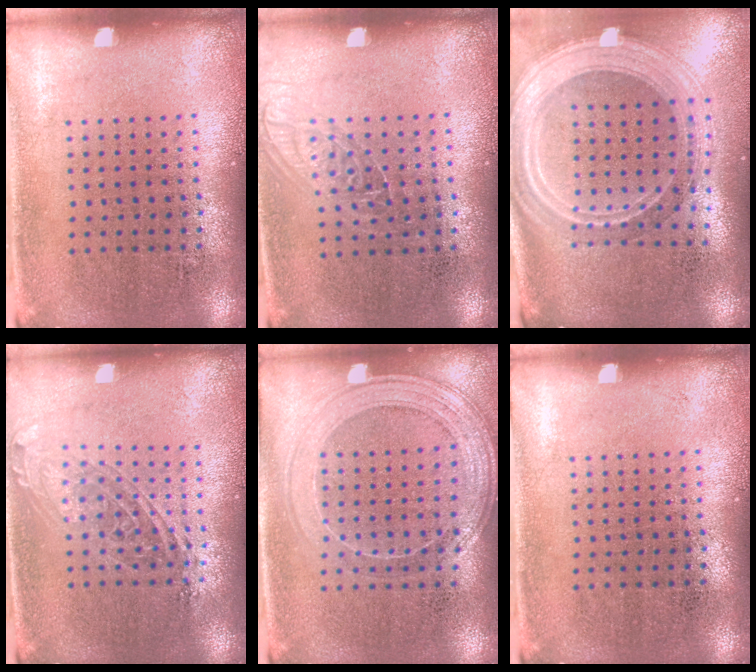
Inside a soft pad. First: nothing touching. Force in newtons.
{"total": 1.1, "press": 1.0, "slide": 0.5}
{"total": 2.8, "press": 2.4, "slide": 1.6}
{"total": 1.6, "press": 1.3, "slide": 0.8}
{"total": 1.5, "press": 1.5, "slide": 0.4}
{"total": 0.0}